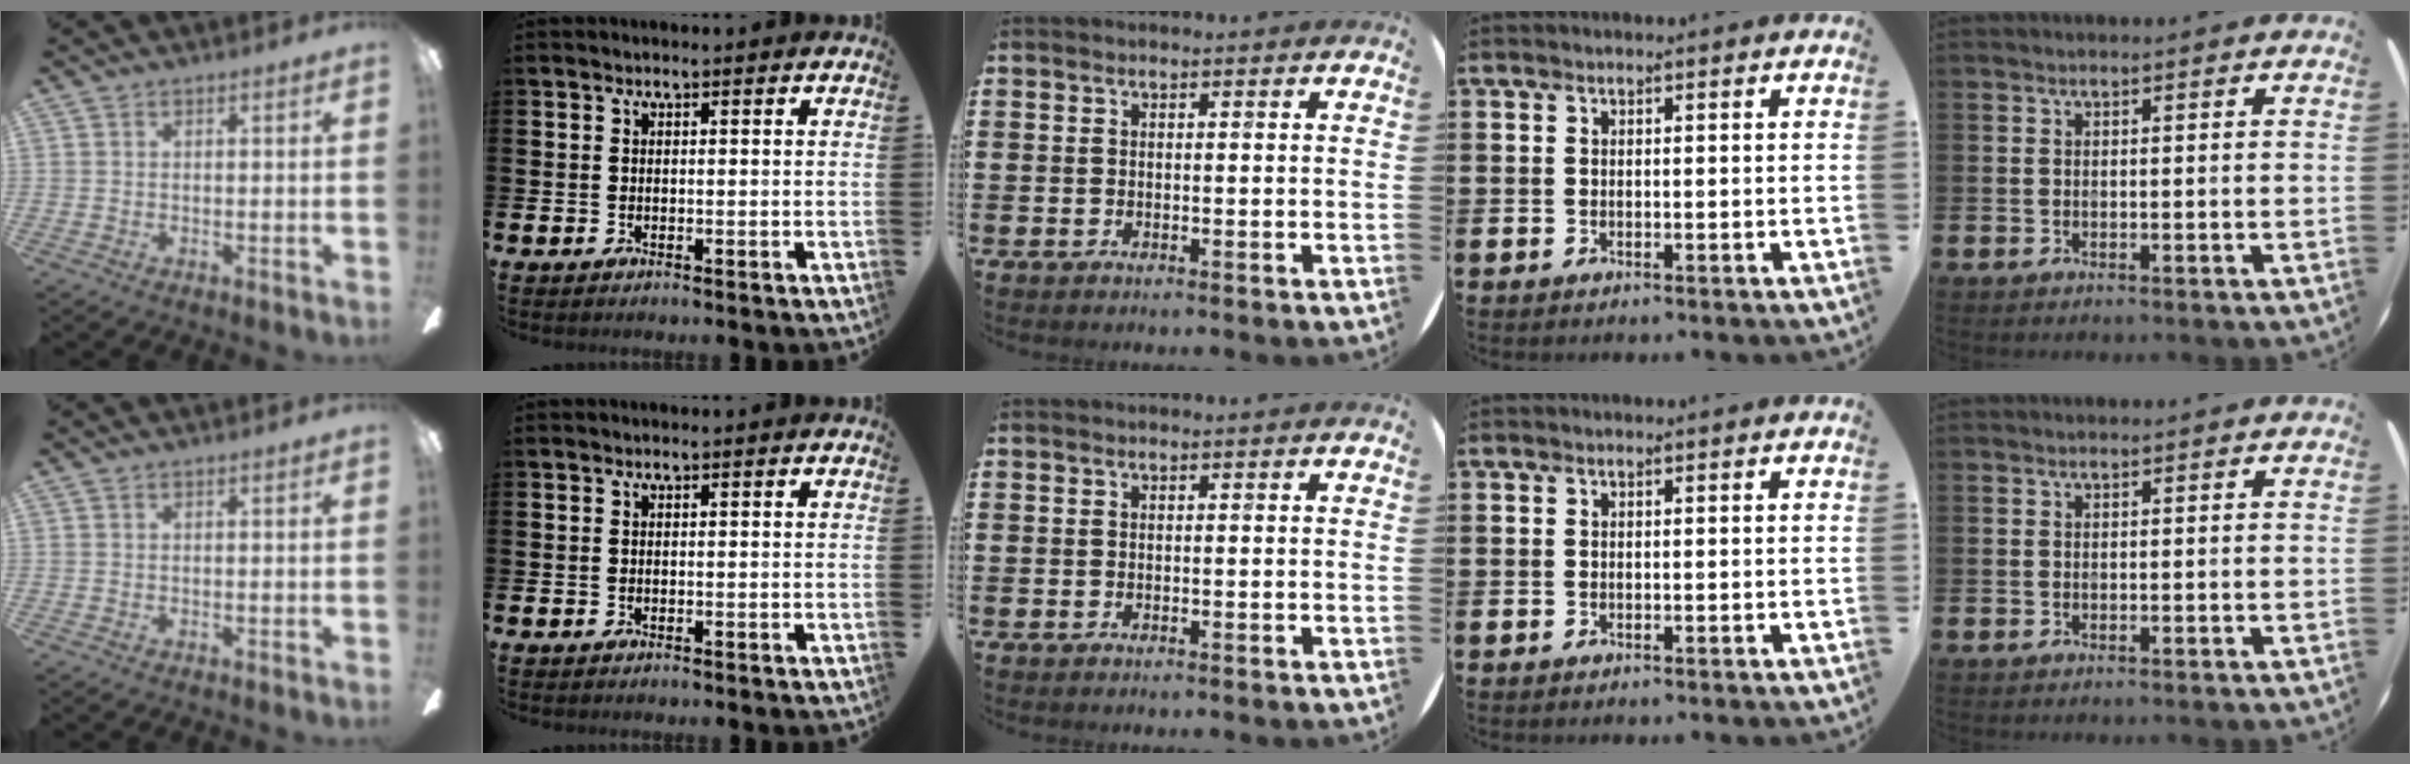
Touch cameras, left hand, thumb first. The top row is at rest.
{}